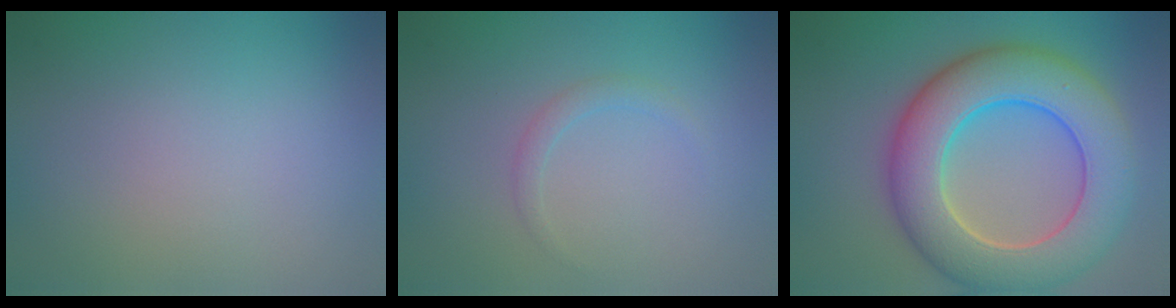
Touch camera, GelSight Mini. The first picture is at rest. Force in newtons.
{"total": 1.1, "press": 1.1, "slide": 0.1}
{"total": 10.8, "press": 10.7, "slide": 0.8}